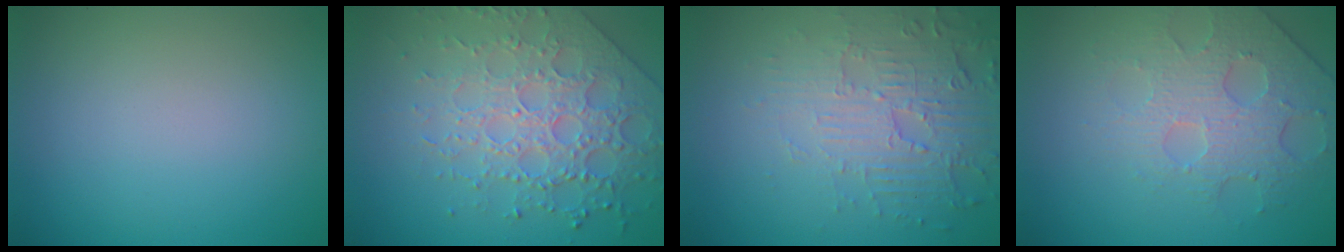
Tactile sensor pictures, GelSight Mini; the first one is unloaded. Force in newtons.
{"total": 5.7, "press": 5.0, "slide": 2.8}
{"total": 5.9, "press": 3.8, "slide": 4.5}
{"total": 3.8, "press": 3.6, "slide": 1.3}